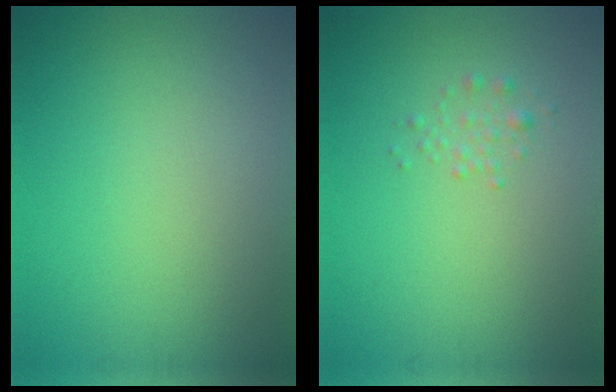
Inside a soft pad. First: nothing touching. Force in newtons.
{"total": 1.0, "press": 1.0, "slide": 0.0}